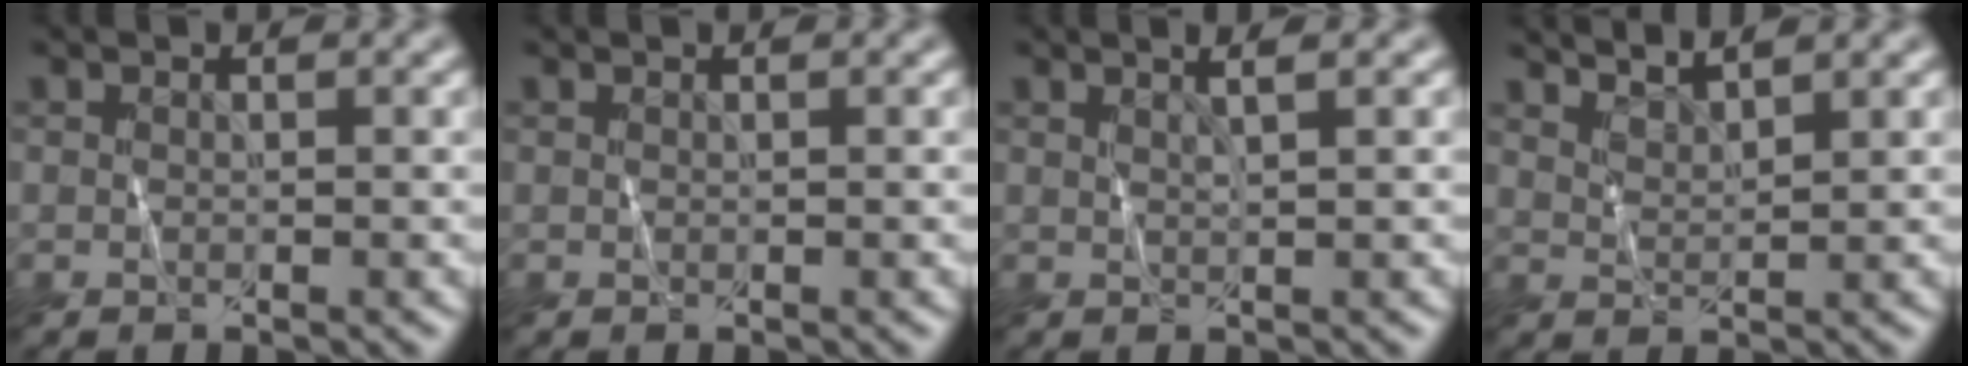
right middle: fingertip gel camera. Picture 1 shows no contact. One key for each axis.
{"total": 0.0}
{"total": 1.8, "fx": 1.2, "fy": 0.5, "fz": 1.2, "tx": -0.007, "ty": 0.007, "tz": 0.004}
{"total": 2.8, "fx": 2.7, "fy": 0.4, "fz": 0.8, "tx": 0.004, "ty": 0.006, "tz": 0.037}